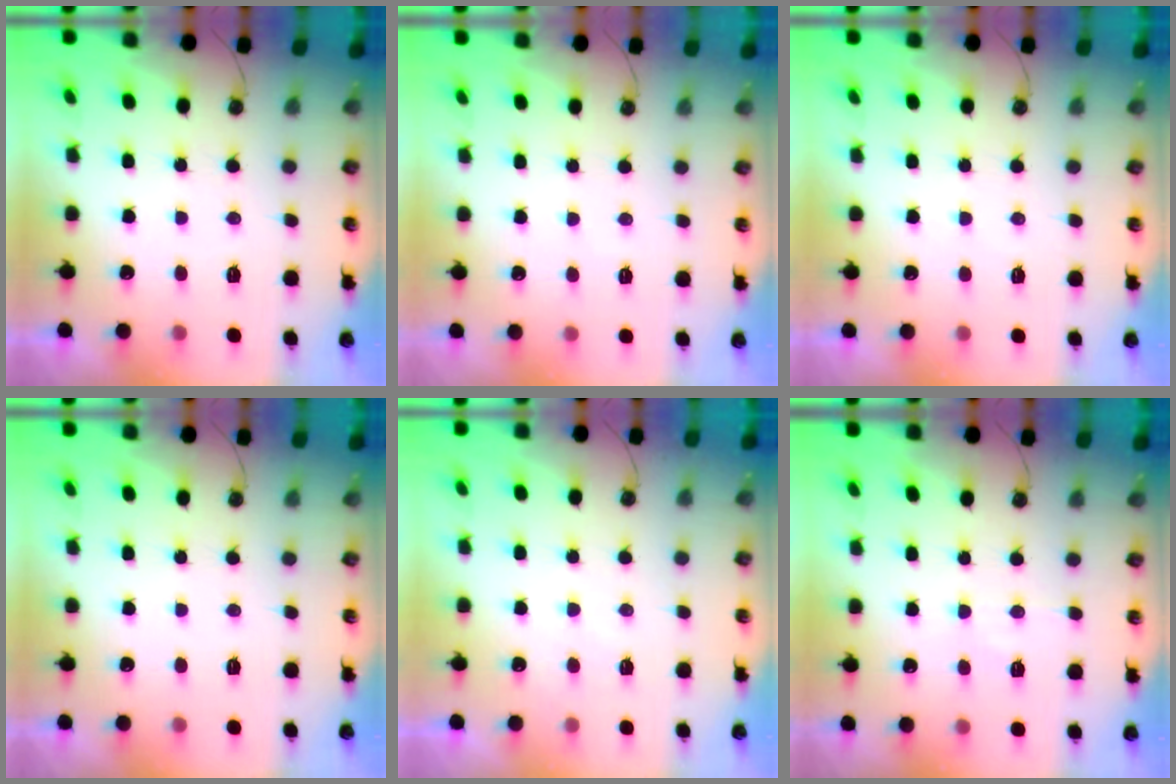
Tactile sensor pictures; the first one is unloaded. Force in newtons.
{"total": 2.8, "press": 2.7, "slide": 0.5}
{"total": 3.8, "press": 3.7, "slide": 0.5}
{"total": 0.0}
{"total": 3.8, "press": 3.7, "slide": 0.4}
{"total": 7.4, "press": 7.4, "slide": 0.8}